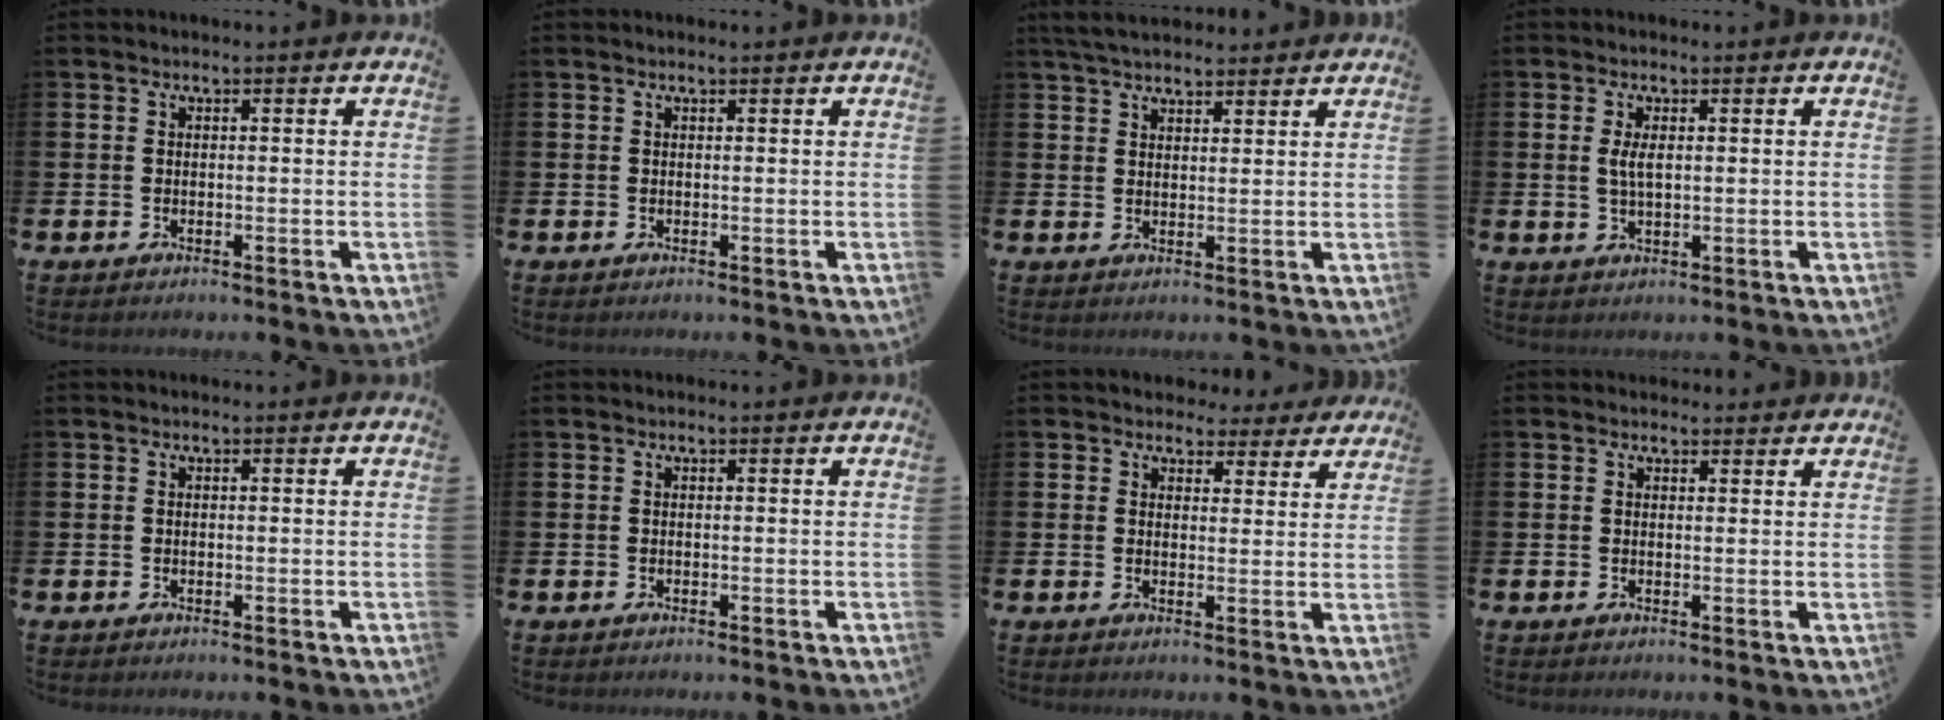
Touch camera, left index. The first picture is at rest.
{"total": 0.0}
{"total": 4.5, "force": [4.2, 1.2, 1.1], "torque": [-0.028, -0.012, 0.079]}
{"total": 2.2, "force": [0.5, 0.8, 2.0], "torque": [-0.042, 0.004, 0.007]}
{"total": 0.0}
{"total": 0.0}
{"total": 3.8, "force": [3.2, 2.0, 0.2], "torque": [0.000, -0.021, 0.052]}
{"total": 1.5, "force": [1.4, 0.5, 0.0], "torque": [0.010, -0.003, 0.024]}